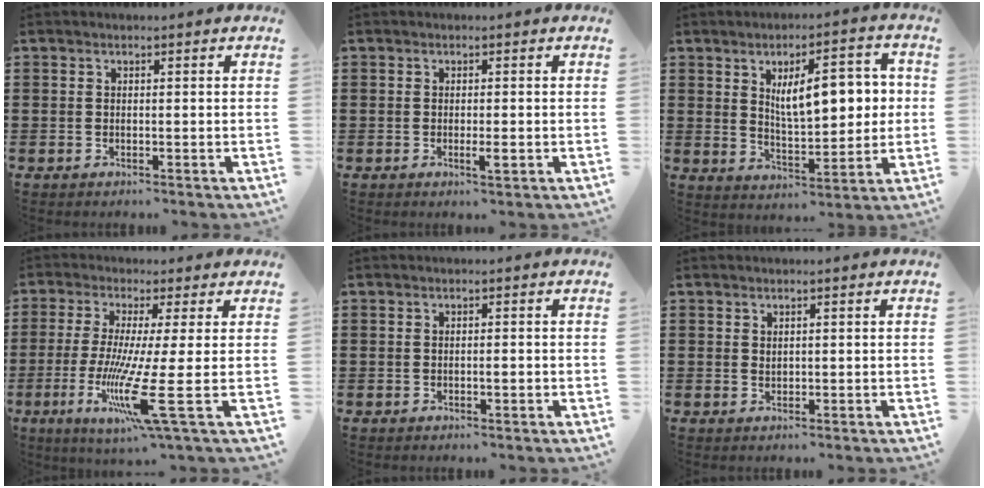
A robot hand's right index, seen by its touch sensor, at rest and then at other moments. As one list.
[{"total": 1.7, "force": [-0.6, 0.2, 1.6], "torque": [-0.035, -0.006, -0.012]}, {"total": 10.0, "force": [2.3, 4.3, 8.7], "torque": [-0.136, 0.000, 0.033]}, {"total": 11.4, "force": [-2.5, -0.8, 11.1], "torque": [-0.240, -0.033, -0.055]}, {"total": 1.2, "force": [-0.3, 0.2, 1.2], "torque": [-0.020, -0.002, -0.005]}, {"total": 0.7, "force": [0.4, 0.5, 0.4], "torque": [-0.009, 0.001, 0.007]}]